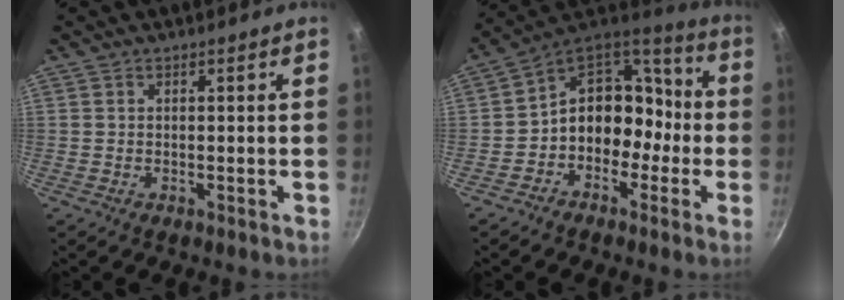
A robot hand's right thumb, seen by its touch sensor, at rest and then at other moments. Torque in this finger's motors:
{"motor_torque": [-0.33, 0.90, 0.15, 0.06, 0.09]}